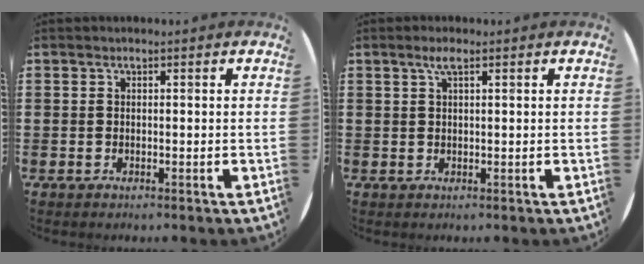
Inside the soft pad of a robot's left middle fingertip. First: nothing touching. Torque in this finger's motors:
{"motor_torque": [0.70, -0.21, 0.26, 0.06]}